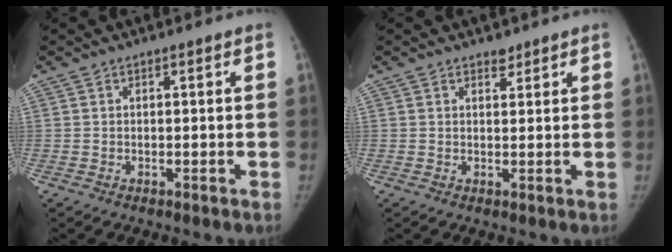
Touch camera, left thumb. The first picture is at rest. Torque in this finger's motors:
{"motor_torque": [0.65, 0.29, 0.28, -0.08, 0.03]}